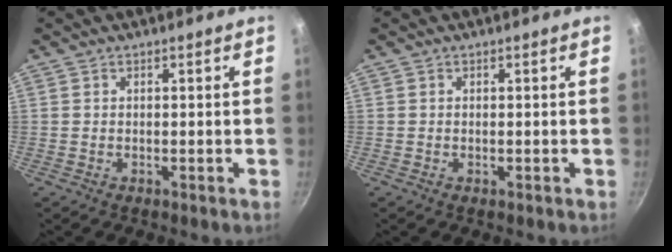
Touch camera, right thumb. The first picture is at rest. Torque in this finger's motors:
{"motor_torque": [0.26, 0.04, 0.26, -0.68, -0.07]}